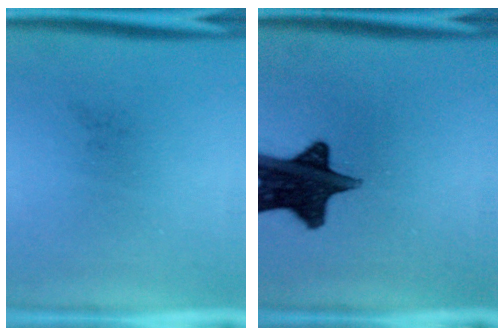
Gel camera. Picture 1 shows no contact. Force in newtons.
{"total": 15.3}